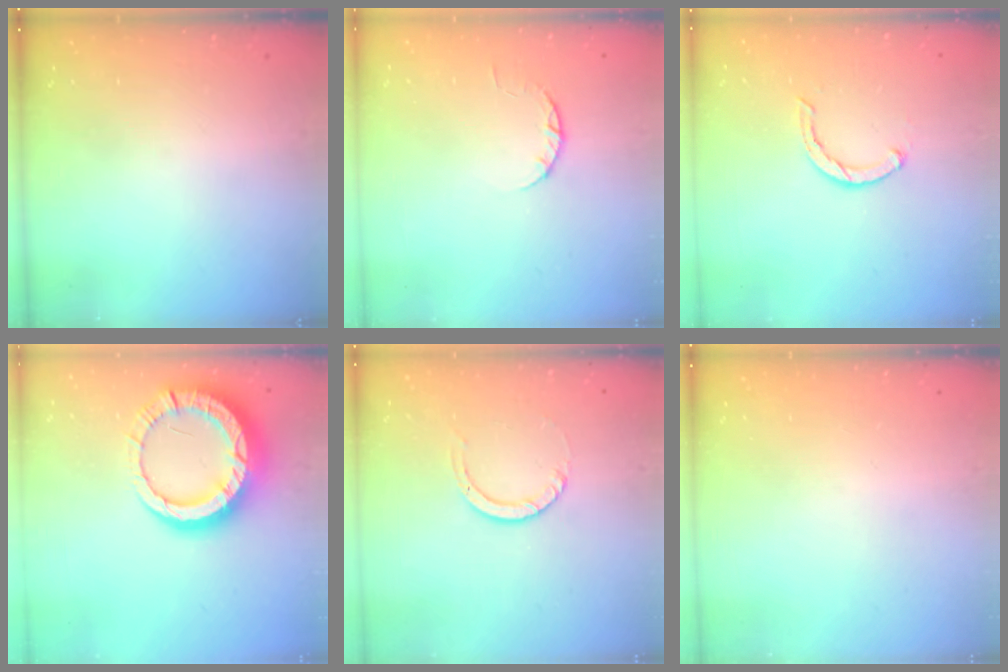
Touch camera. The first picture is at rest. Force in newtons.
{"total": 3.3, "press": 3.3, "slide": 0.5}
{"total": 2.5, "press": 2.5, "slide": 0.4}
{"total": 15.9, "press": 15.9, "slide": 1.5}
{"total": 3.0, "press": 3.0, "slide": 0.3}
{"total": 0.0}